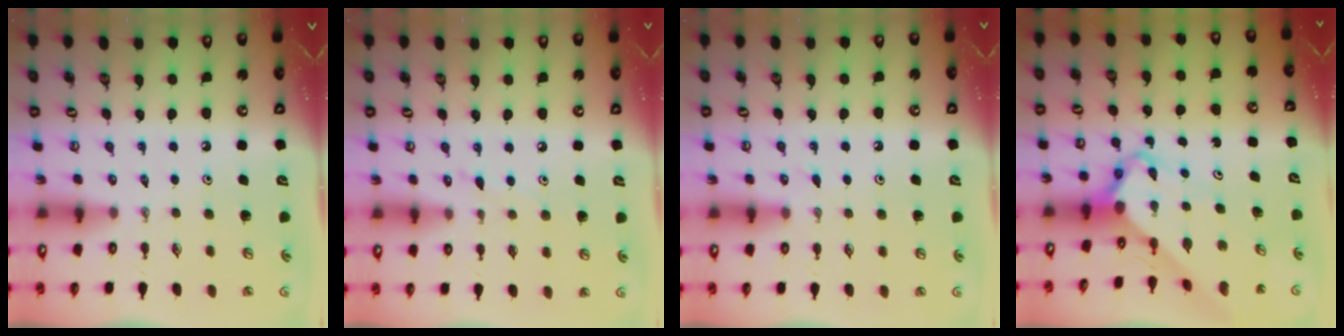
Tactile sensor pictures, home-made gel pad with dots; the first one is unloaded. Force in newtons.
{"total": 5.4, "press": 5.4, "slide": 0.4}
{"total": 3.3, "press": 3.2, "slide": 0.3}
{"total": 5.9, "press": 5.9, "slide": 0.4}